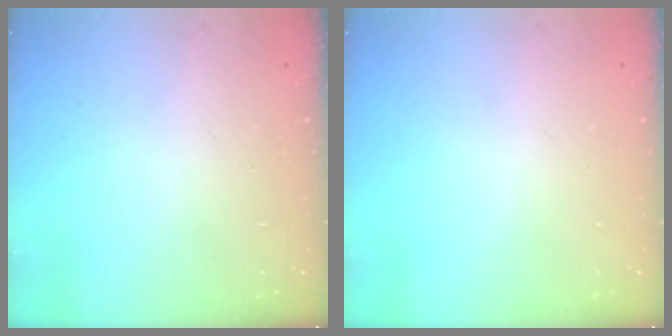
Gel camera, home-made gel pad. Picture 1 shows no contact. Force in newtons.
{"total": 0.0}